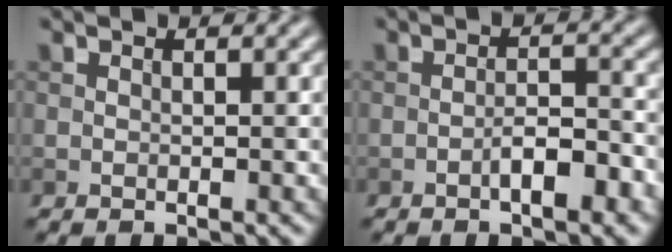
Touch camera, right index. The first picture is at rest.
{"total": 3.6, "force": [-1.7, 1.0, 3.0], "torque": [-0.051, 0.008, -0.030]}